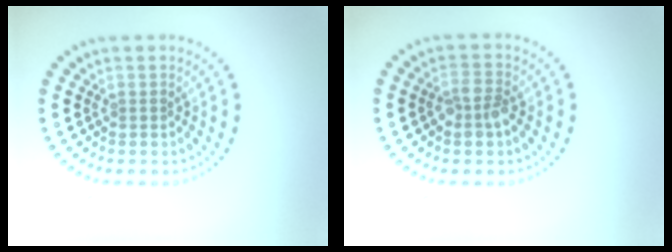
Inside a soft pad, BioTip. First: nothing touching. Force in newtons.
{"total": 2.4, "press": 2.4, "slide": 0.5}